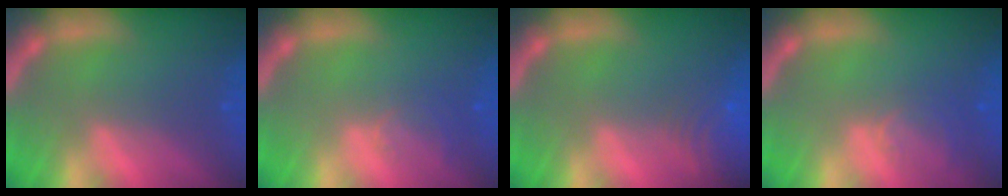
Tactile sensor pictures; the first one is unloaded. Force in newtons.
{"total": 2.0}
{"total": 6.5}
{"total": 2.5}